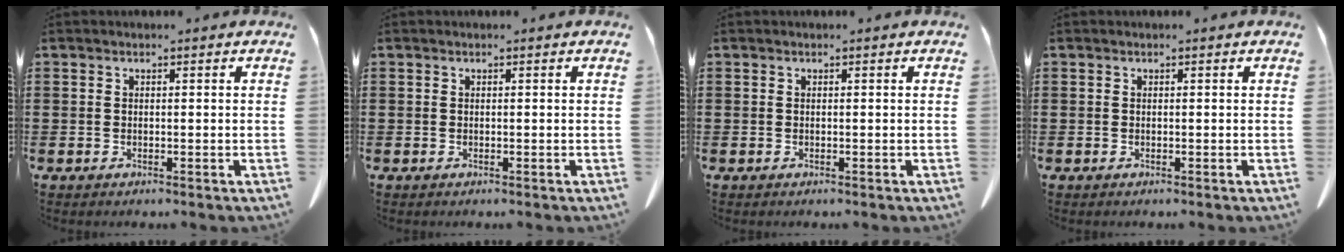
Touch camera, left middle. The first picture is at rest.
{"total": 0.0}
{"total": 0.0}
{"total": 0.0}